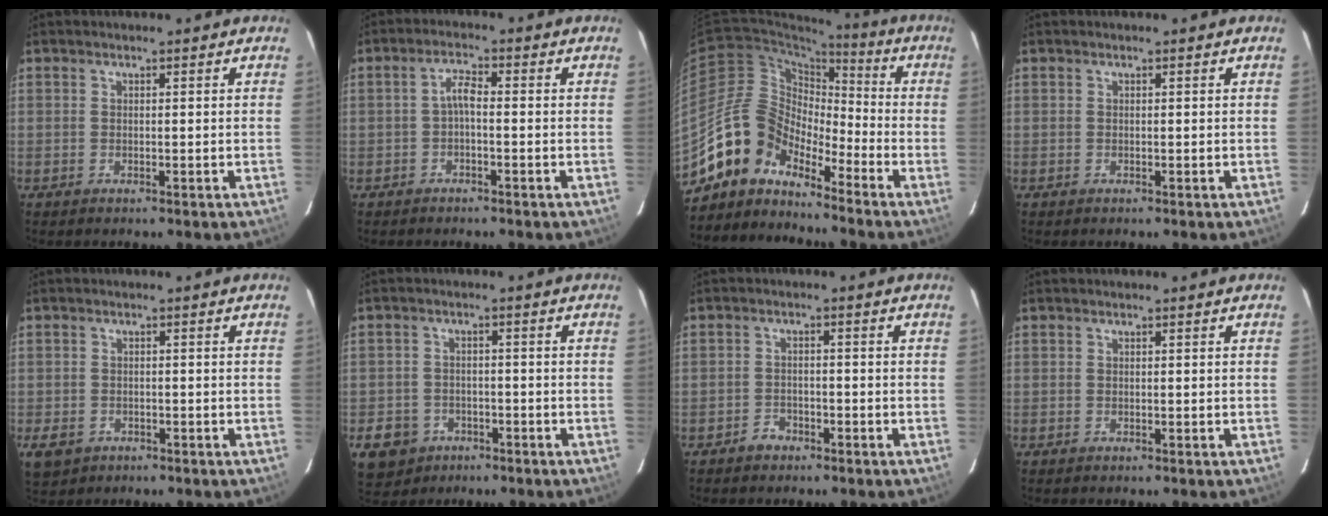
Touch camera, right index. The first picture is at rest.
{"total": 2.4, "force": [-0.9, 0.6, 2.1], "torque": [-0.044, 0.009, -0.018]}
{"total": 11.9, "force": [-10.2, 5.5, 2.7], "torque": [-0.048, 0.032, -0.204]}
{"total": 0.0}
{"total": 5.1, "force": [-2.3, 4.0, 2.2], "torque": [-0.057, -0.005, -0.032]}
{"total": 7.5, "force": [-3.8, 6.1, 2.2], "torque": [-0.068, 0.013, -0.050]}
{"total": 2.6, "force": [-2.0, 1.6, 0.4], "torque": [-0.010, 0.006, -0.031]}
{"total": 0.0}